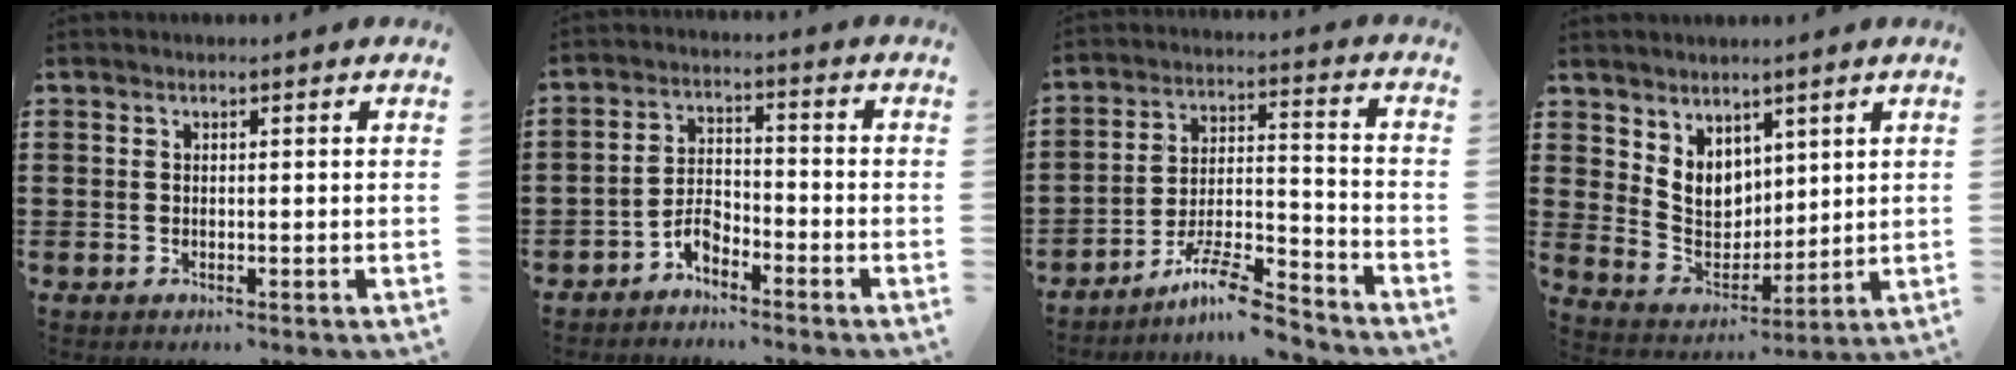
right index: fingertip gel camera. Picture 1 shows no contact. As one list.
[{"total": 3.7, "force": [-2.9, 1.6, 1.6], "torque": [-0.040, 0.006, -0.061]}, {"total": 9.6, "force": [-8.1, 1.3, 4.8], "torque": [-0.087, 0.016, -0.154]}, {"total": 6.2, "force": [3.5, 4.6, 2.2], "torque": [-0.058, -0.008, 0.068]}]